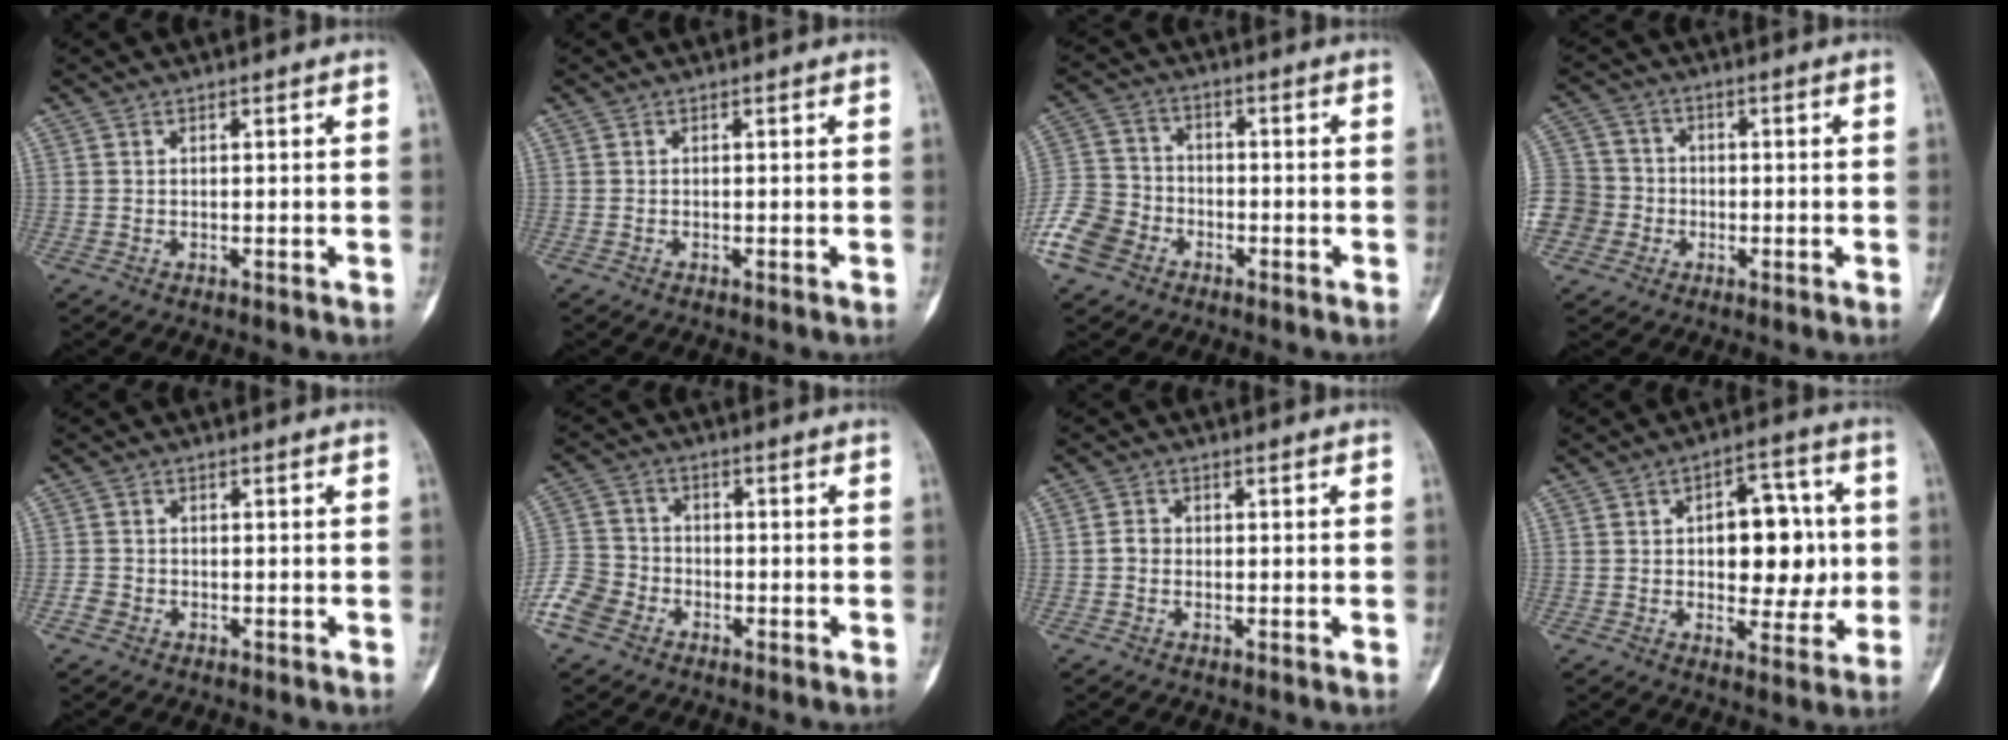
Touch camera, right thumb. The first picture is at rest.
{"total": 0.0}
{"total": 10.1, "force": [-5.5, 7.5, 4.0], "torque": [-0.074, 0.032, -0.115]}
{"total": 12.7, "force": [-3.5, 11.7, 3.6], "torque": [-0.086, 0.042, -0.063]}
{"total": 2.0, "force": [-1.0, 1.7, 0.6], "torque": [-0.007, 0.009, -0.023]}
{"total": 8.0, "force": [-4.4, 6.0, 3.0], "torque": [-0.056, 0.021, -0.096]}
{"total": 1.8, "force": [-0.3, 1.6, 0.9], "torque": [-0.009, 0.007, -0.009]}
{"total": 13.9, "force": [0.6, 8.2, 11.2], "torque": [-0.104, 0.017, 0.010]}